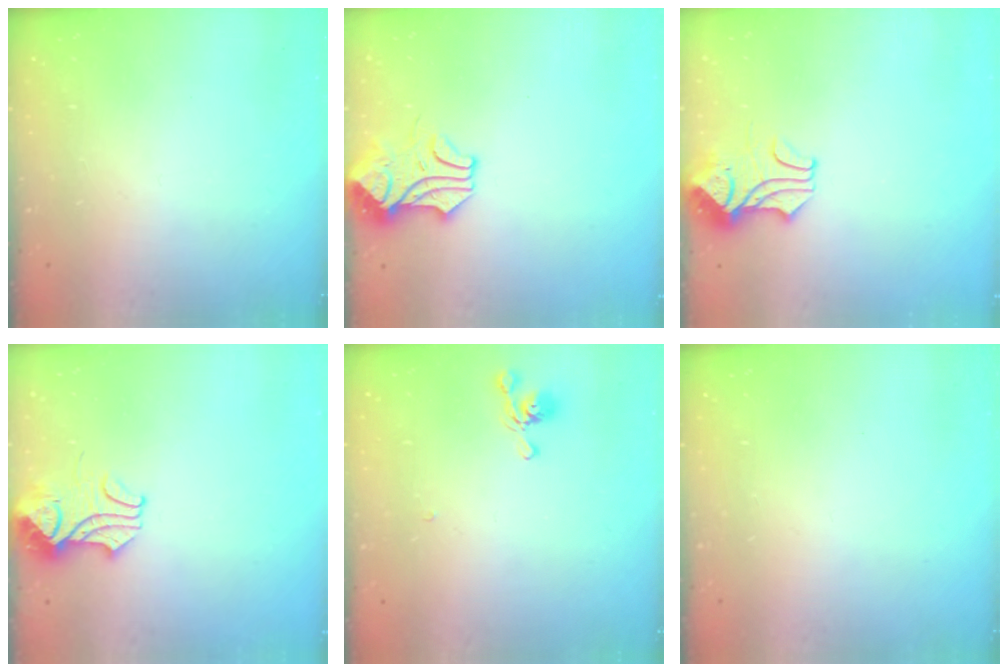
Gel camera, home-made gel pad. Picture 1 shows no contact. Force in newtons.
{"total": 1.5, "press": 1.4, "slide": 0.6}
{"total": 1.7, "press": 1.3, "slide": 1.1}
{"total": 3.6, "press": 3.6, "slide": 0.5}
{"total": 4.0, "press": 4.0, "slide": 0.4}
{"total": 0.0}